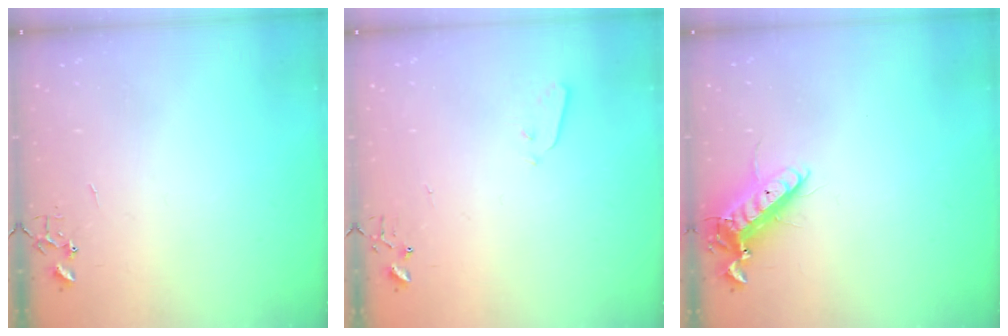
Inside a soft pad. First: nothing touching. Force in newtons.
{"total": 2.9, "press": 2.9, "slide": 0.4}
{"total": 13.1, "press": 13.0, "slide": 2.3}